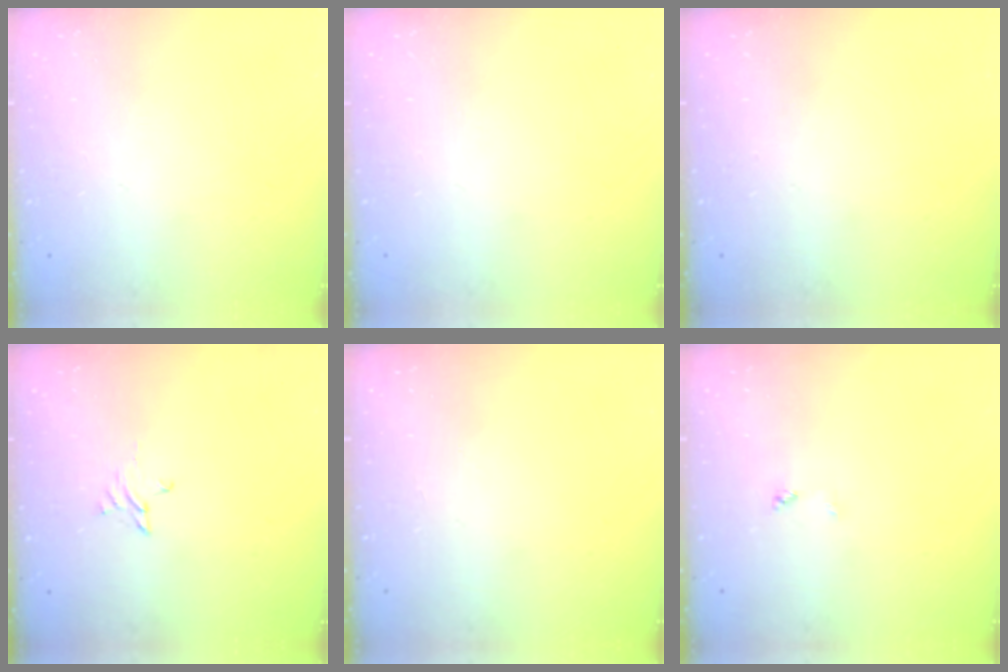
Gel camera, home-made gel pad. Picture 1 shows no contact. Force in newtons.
{"total": 0.0}
{"total": 0.0}
{"total": 2.6, "press": 2.6, "slide": 0.2}
{"total": 0.0}
{"total": 0.0}